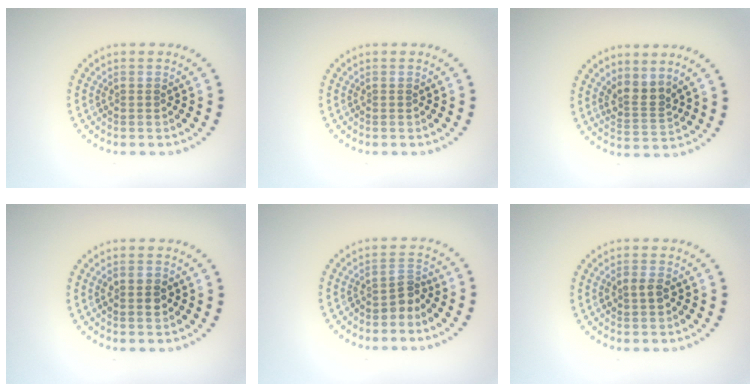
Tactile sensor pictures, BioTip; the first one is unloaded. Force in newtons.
{"total": 0.0}
{"total": 2.5, "press": 1.9, "slide": 1.6}
{"total": 1.4, "press": 1.4, "slide": 0.2}
{"total": 1.9, "press": 1.4, "slide": 1.2}
{"total": 1.7, "press": 1.7, "slide": 0.1}